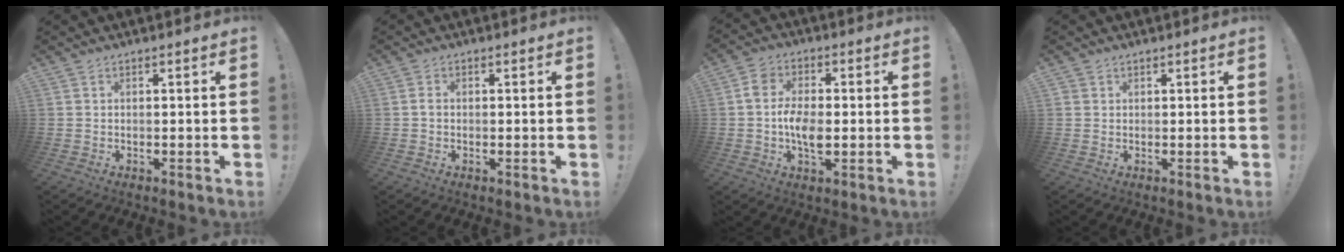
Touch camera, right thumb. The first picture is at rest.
{"total": 0.9, "force": [-0.1, 0.6, 0.6], "torque": [-0.020, 0.007, 0.000]}
{"total": 9.5, "force": [-1.5, 6.1, 7.2], "torque": [-0.128, 0.005, -0.027]}
{"total": 1.1, "force": [0.7, 0.8, 0.1], "torque": [0.002, -0.002, 0.013]}